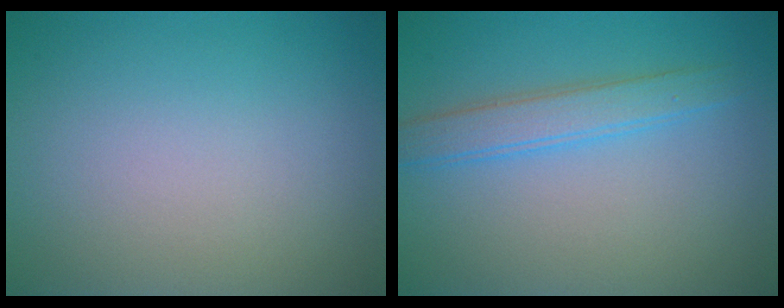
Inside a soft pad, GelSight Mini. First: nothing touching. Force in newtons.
{"total": 3.0, "press": 2.9, "slide": 0.2}